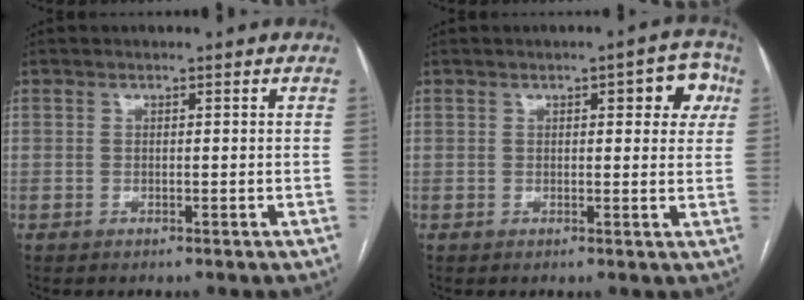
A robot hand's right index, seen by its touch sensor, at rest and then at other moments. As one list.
[{"total": 5.7, "force": [2.1, 2.0, 4.9], "torque": [-0.044, 0.015, 0.017]}]